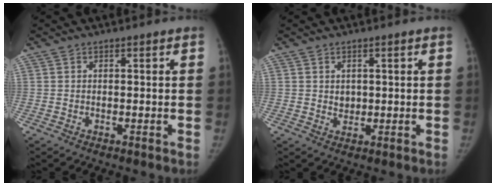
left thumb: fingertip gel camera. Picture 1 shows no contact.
{"total": 1.9, "force": [0.5, 1.6, 0.9], "torque": [-0.006, -0.004, 0.013]}